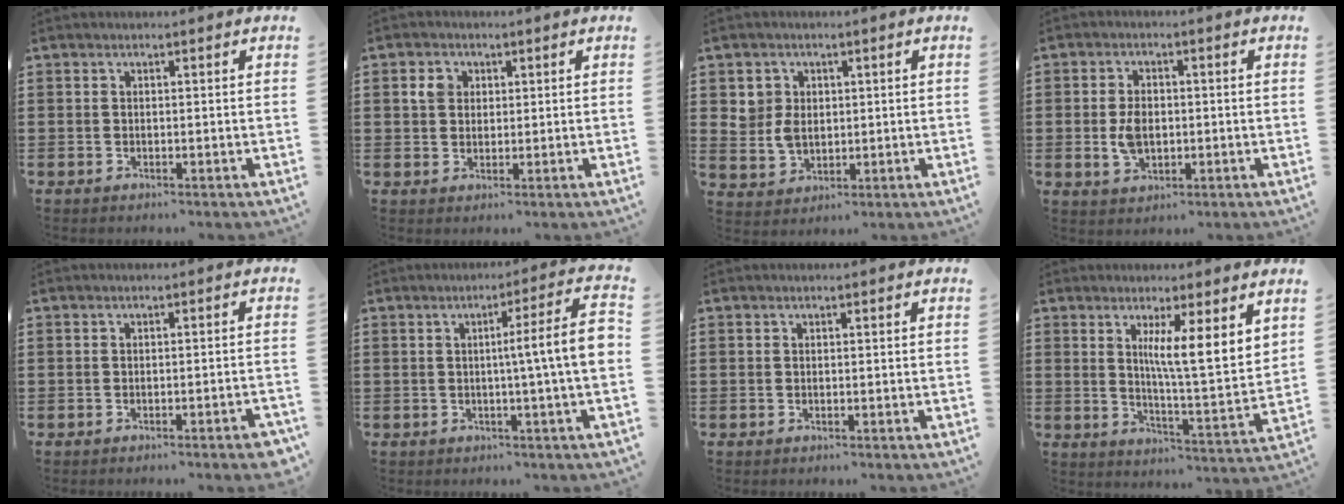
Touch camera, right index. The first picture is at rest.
{"total": 2.9, "force": [1.0, 2.3, 1.3], "torque": [-0.035, 0.011, 0.017]}
{"total": 3.9, "force": [1.0, 3.5, 1.5], "torque": [-0.042, 0.010, 0.019]}
{"total": 4.4, "force": [-0.4, 2.8, 3.4], "torque": [-0.067, 0.000, -0.011]}
{"total": 1.6, "force": [-1.2, 0.0, 1.1], "torque": [-0.017, 0.001, -0.022]}
{"total": 8.3, "force": [0.1, -0.1, 8.3], "torque": [-0.131, -0.014, -0.005]}
{"total": 0.0}
{"total": 7.0, "force": [3.9, 0.3, 5.9], "torque": [-0.100, -0.031, 0.059]}